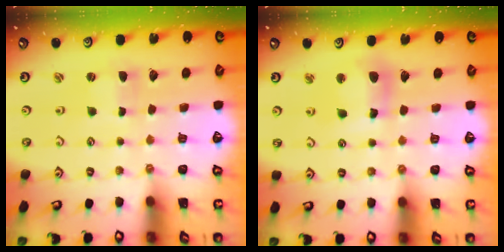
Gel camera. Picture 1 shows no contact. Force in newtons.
{"total": 10.0, "press": 9.9, "slide": 1.2}